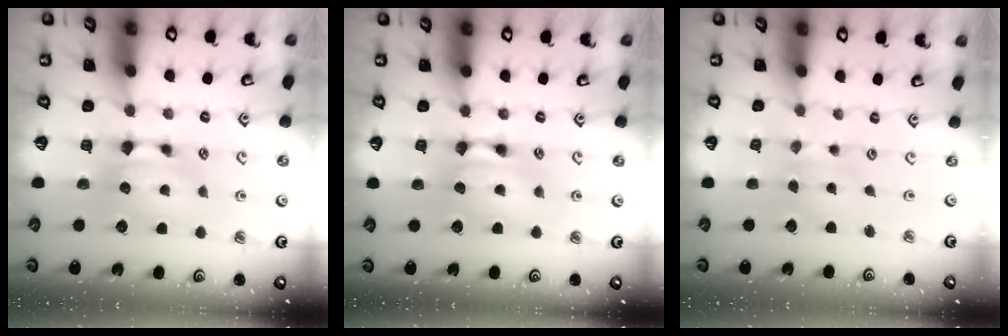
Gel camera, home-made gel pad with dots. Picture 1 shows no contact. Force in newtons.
{"total": 2.1, "press": 2.1, "slide": 0.1}
{"total": 1.2, "press": 1.2, "slide": 0.1}